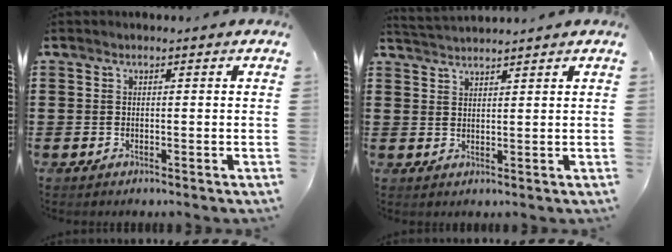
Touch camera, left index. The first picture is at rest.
{"total": 2.0, "force": [1.9, -0.3, -0.2], "torque": [-0.003, -0.002, 0.038]}